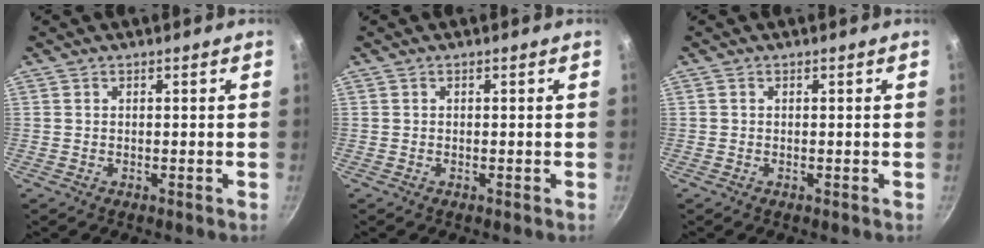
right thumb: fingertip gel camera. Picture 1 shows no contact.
{"total": 0.0}
{"total": 0.0}